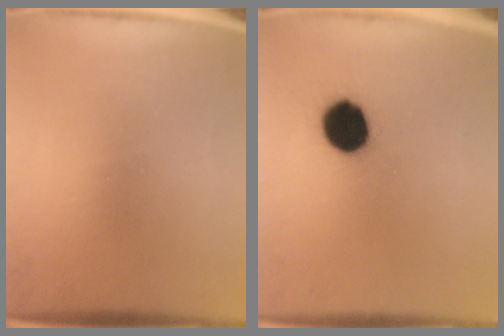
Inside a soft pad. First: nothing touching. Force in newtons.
{"total": 10.8}